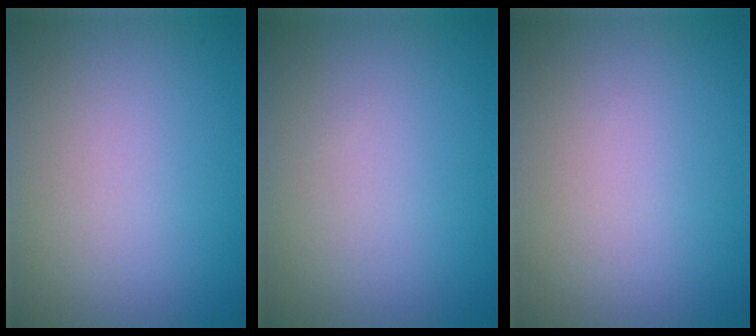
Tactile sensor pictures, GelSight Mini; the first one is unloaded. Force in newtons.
{"total": 0.0}
{"total": 0.0}